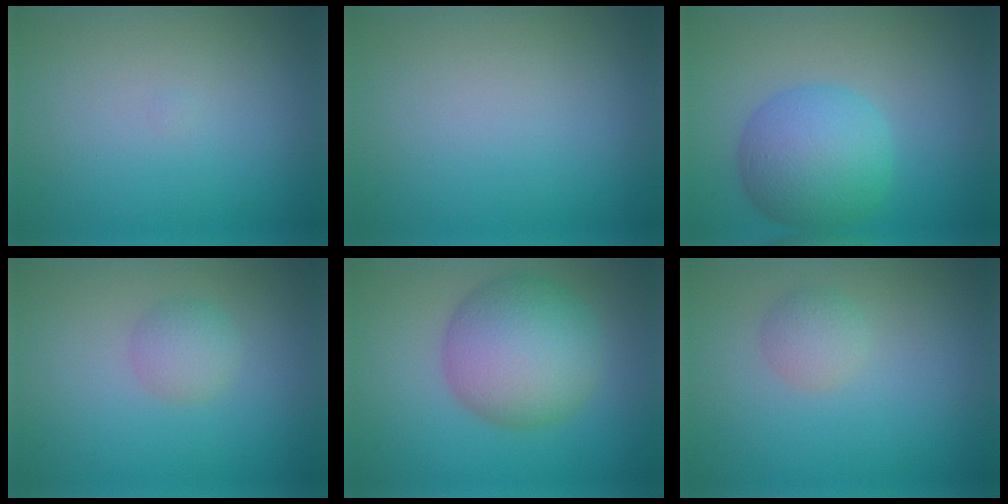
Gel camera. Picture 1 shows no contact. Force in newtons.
{"total": 0.0}
{"total": 6.3, "press": 6.3, "slide": 0.2}
{"total": 2.0, "press": 2.0, "slide": 0.0}
{"total": 7.9, "press": 7.9, "slide": 0.3}
{"total": 1.7, "press": 1.7, "slide": 0.0}